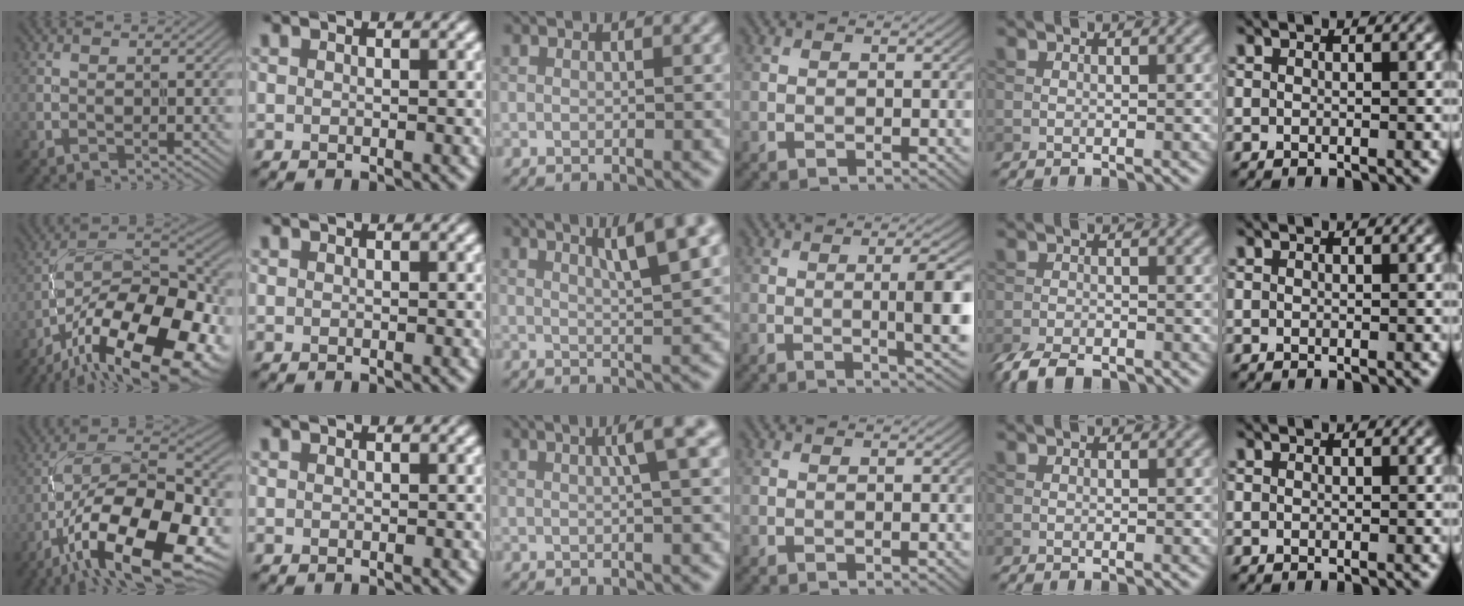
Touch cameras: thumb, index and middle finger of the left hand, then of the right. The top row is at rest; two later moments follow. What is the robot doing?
{"motion": "screw", "object": "medicine bottle"}